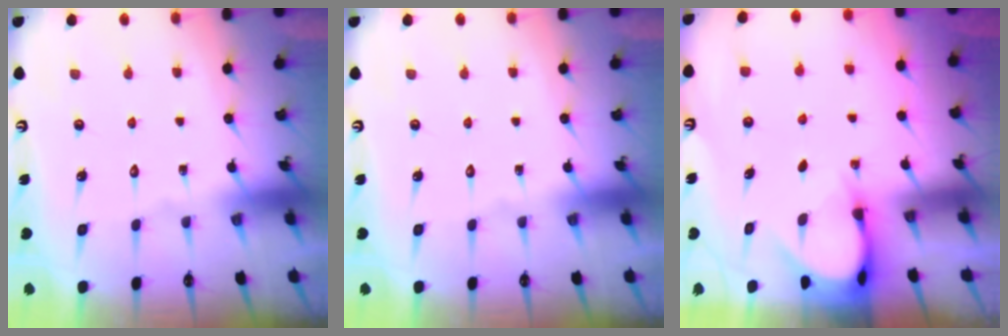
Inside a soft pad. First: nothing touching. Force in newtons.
{"total": 0.0}
{"total": 3.8, "press": 3.7, "slide": 0.3}